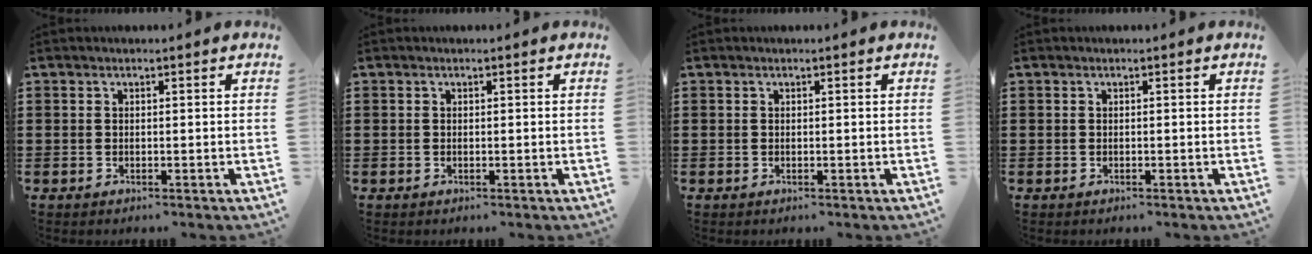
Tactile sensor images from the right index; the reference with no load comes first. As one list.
[{"total": 0.0}, {"total": 0.0}, {"total": 0.0}]